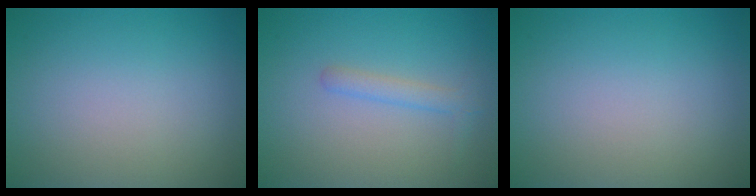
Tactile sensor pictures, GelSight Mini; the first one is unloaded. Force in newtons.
{"total": 1.6, "press": 1.6, "slide": 0.1}
{"total": 0.0}